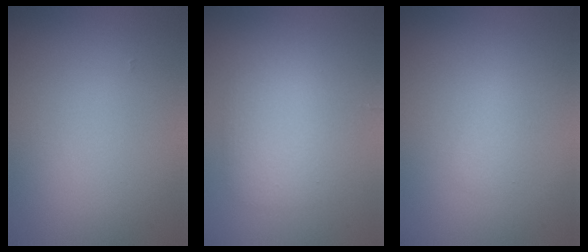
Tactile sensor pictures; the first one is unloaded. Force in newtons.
{"total": 3.6, "press": 3.6, "slide": 0.0}
{"total": 1.0, "press": 1.0, "slide": 0.1}